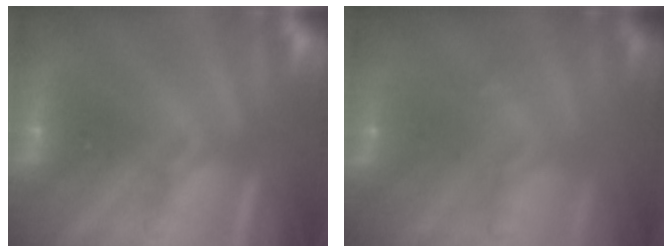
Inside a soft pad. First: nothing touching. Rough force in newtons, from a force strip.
{"total": 5.8}